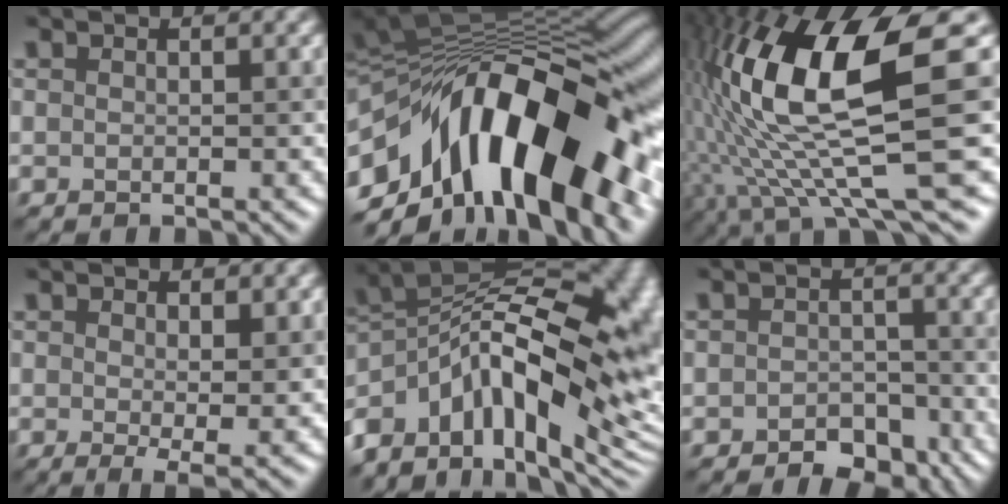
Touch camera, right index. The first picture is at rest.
{"total": 17.2, "force": [-5.1, 8.1, 14.3], "torque": [-0.215, 0.023, -0.090]}
{"total": 15.3, "force": [2.6, 4.0, 14.5], "torque": [-0.277, 0.002, 0.057]}
{"total": 3.2, "force": [0.4, 0.8, 3.1], "torque": [-0.046, -0.015, 0.010]}
{"total": 17.4, "force": [-3.8, 9.5, 14.1], "torque": [-0.220, 0.005, -0.054]}
{"total": 3.2, "force": [-2.0, 2.0, 1.5], "torque": [-0.017, 0.000, -0.033]}